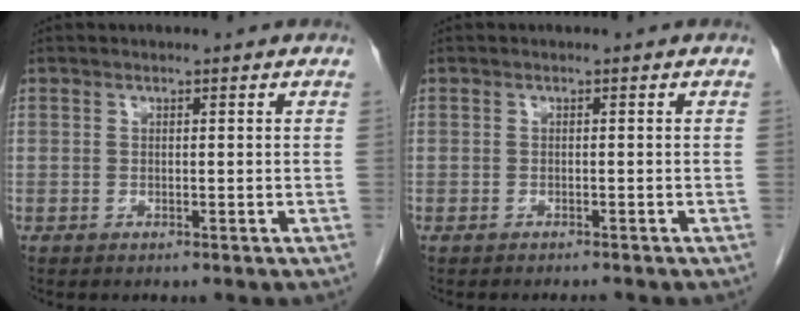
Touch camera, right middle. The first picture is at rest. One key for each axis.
{"total": 1.7, "fx": -1.5, "fy": 0.2, "fz": 0.7, "tx": -0.010, "ty": -0.003, "tz": -0.018}